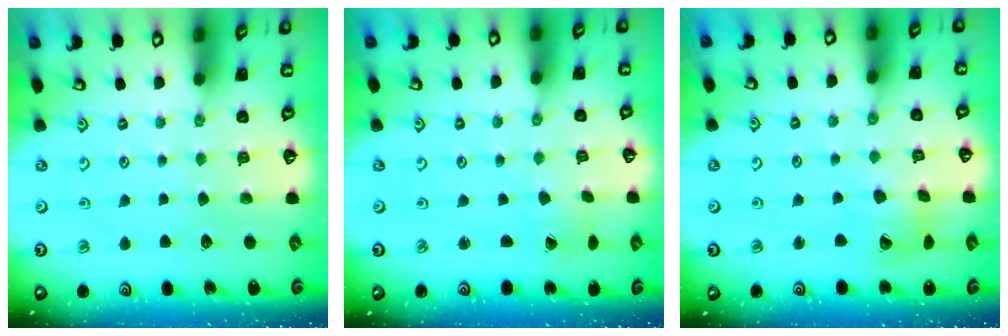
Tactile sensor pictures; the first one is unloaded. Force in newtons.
{"total": 0.0}
{"total": 9.6, "press": 9.6, "slide": 1.2}